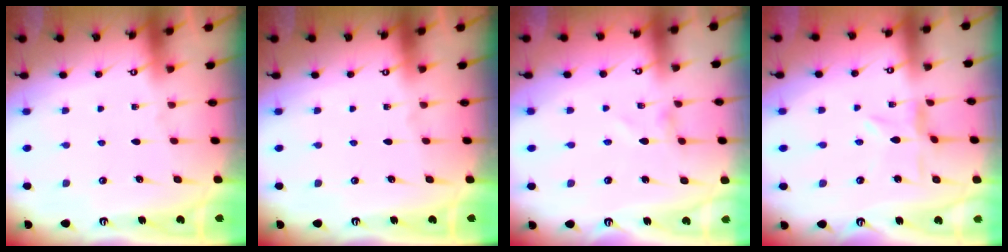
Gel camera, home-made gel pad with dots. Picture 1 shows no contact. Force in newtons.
{"total": 0.0}
{"total": 1.2, "press": 1.1, "slide": 0.1}
{"total": 2.1, "press": 2.1, "slide": 0.3}